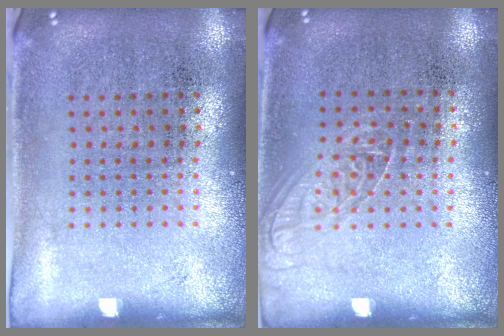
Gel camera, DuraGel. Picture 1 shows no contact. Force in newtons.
{"total": 1.2, "press": 1.1, "slide": 0.5}